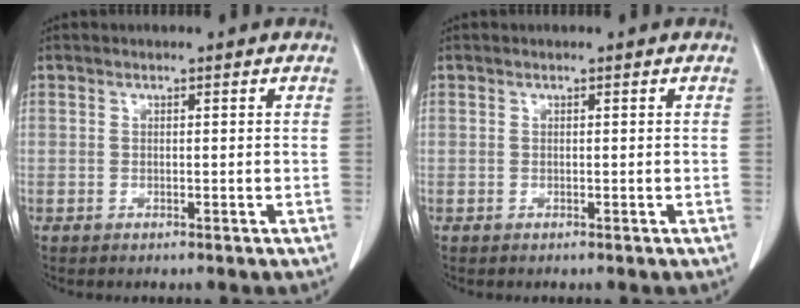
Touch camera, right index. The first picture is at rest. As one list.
[{"total": 0.0}]